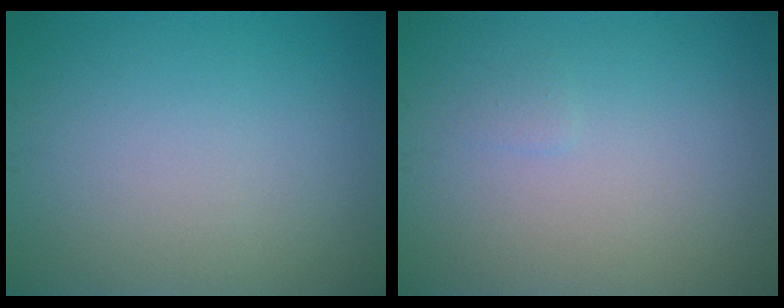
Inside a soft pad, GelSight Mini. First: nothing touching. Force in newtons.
{"total": 0.5, "press": 0.5, "slide": 0.1}